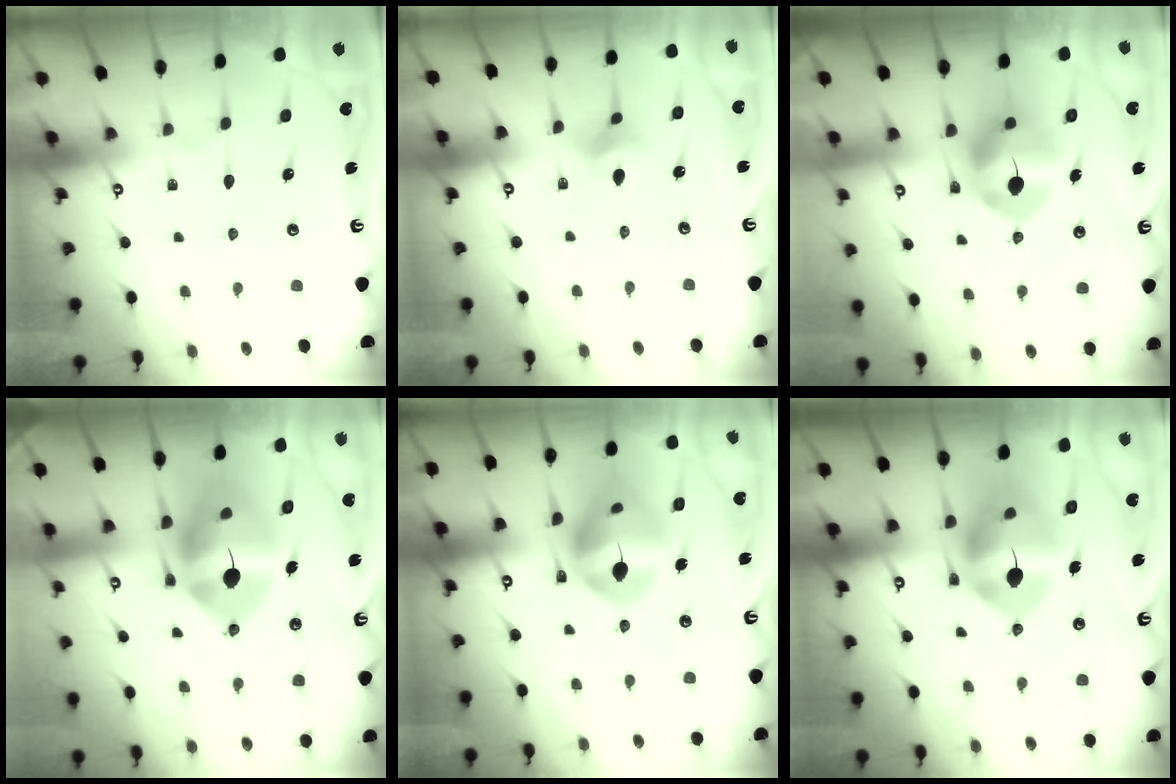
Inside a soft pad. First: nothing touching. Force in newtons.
{"total": 3.6, "press": 3.5, "slide": 0.8}
{"total": 8.5, "press": 8.4, "slide": 1.3}
{"total": 15.3, "press": 15.1, "slide": 2.4}
{"total": 15.6, "press": 15.5, "slide": 1.8}
{"total": 13.0, "press": 12.8, "slide": 2.1}